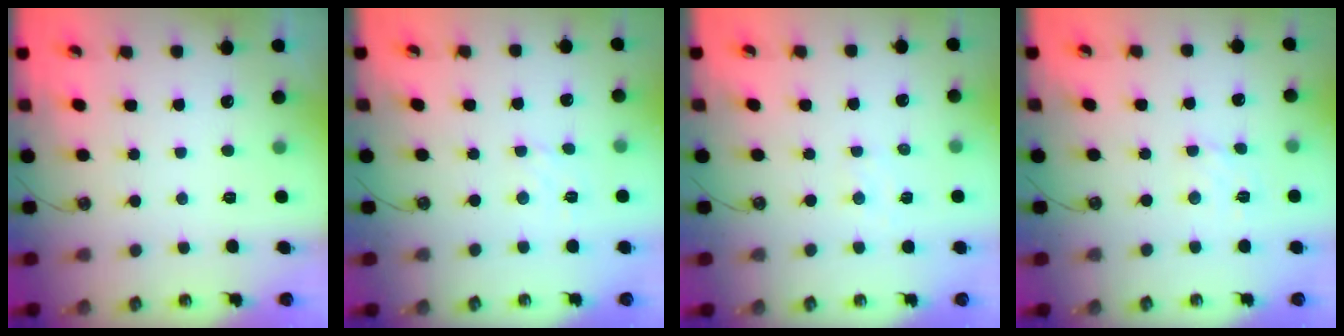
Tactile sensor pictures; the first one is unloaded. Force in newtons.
{"total": 1.8, "press": 1.7, "slide": 0.6}
{"total": 4.5, "press": 4.4, "slide": 0.5}
{"total": 2.9, "press": 2.9, "slide": 0.2}